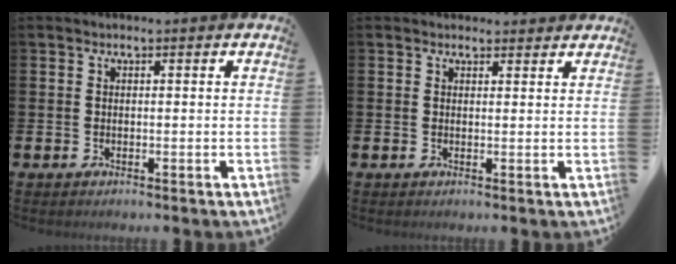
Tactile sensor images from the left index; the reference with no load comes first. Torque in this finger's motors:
{"motor_torque": [0.97, -1.16, 0.15, 0.00]}